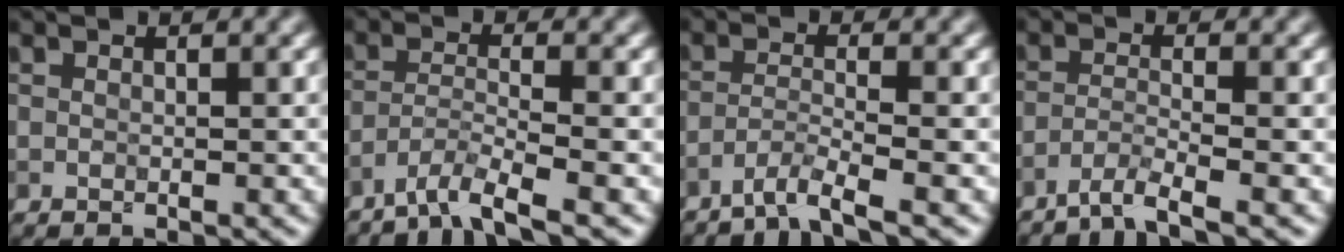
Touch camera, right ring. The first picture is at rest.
{"total": 3.7, "force": [-3.0, 0.2, 2.3], "torque": [-0.041, 0.001, -0.069]}
{"total": 2.9, "force": [-2.3, 0.1, 1.8], "torque": [-0.032, 0.002, -0.056]}
{"total": 2.6, "force": [-2.1, 0.1, 1.6], "torque": [-0.027, 0.001, -0.053]}